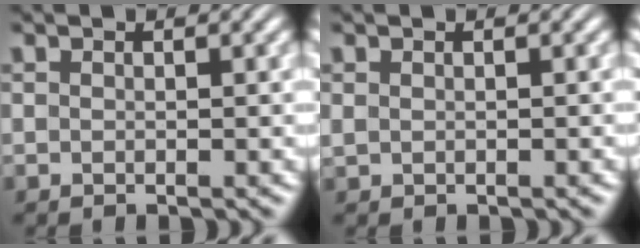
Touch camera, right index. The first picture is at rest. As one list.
[{"total": 0.5, "force": [0.1, 0.5, 0.3], "torque": [-0.015, -0.006, 0.008]}]